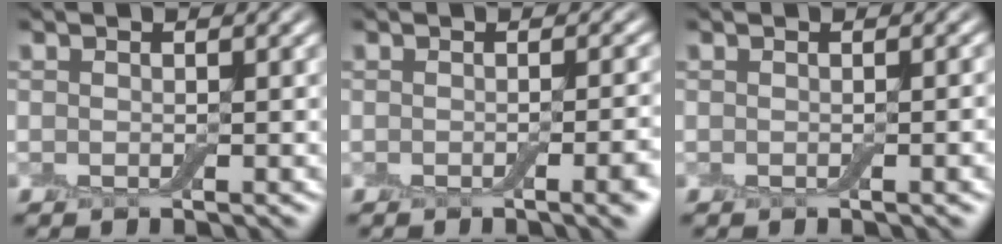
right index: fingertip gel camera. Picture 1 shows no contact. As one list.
[{"total": 3.6, "force": [-1.5, 1.1, 3.2], "torque": [-0.031, -0.003, -0.016]}, {"total": 1.6, "force": [-0.4, 0.3, 1.5], "torque": [-0.019, -0.001, -0.005]}]